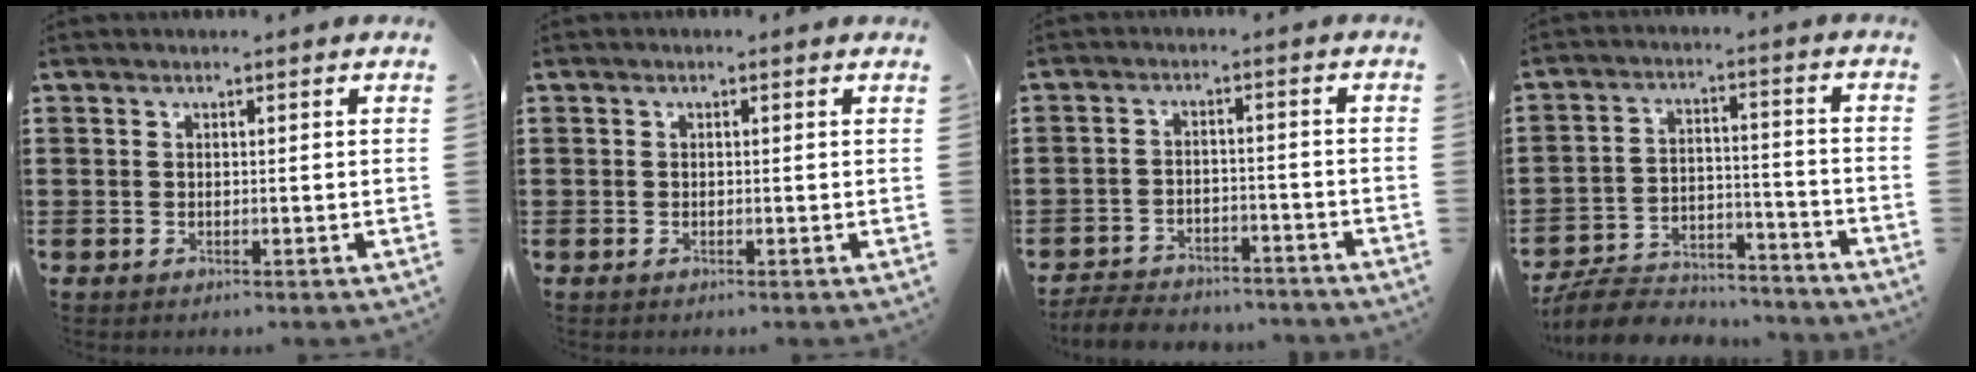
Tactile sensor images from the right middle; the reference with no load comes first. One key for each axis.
{"total": 0.0}
{"total": 4.3, "fx": -4.2, "fy": 0.7, "fz": 0.1, "tx": -0.011, "ty": 0.006, "tz": -0.091}
{"total": 7.9, "fx": -7.7, "fy": 1.6, "fz": 1.3, "tx": -0.028, "ty": 0.021, "tz": -0.153}